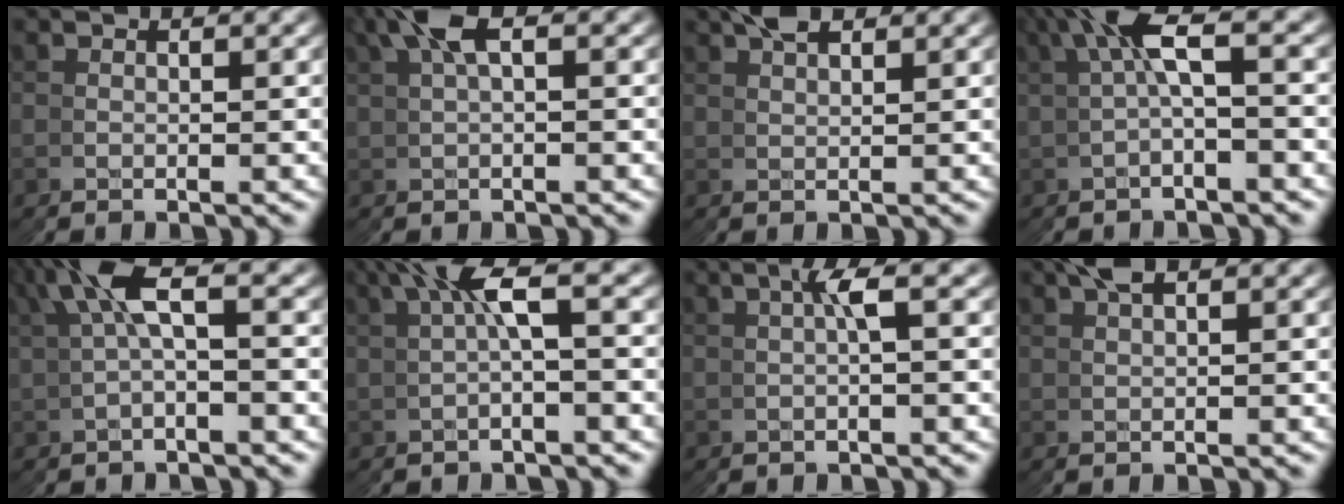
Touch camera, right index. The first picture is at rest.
{"total": 2.9, "force": [1.7, 0.5, 2.3], "torque": [-0.026, 0.022, 0.023]}
{"total": 2.8, "force": [1.7, 0.9, 1.9], "torque": [-0.013, 0.011, 0.028]}
{"total": 3.2, "force": [1.3, 0.4, 2.9], "torque": [-0.051, 0.016, 0.018]}
{"total": 3.8, "force": [1.9, 1.3, 3.0], "torque": [-0.057, 0.013, 0.028]}
{"total": 3.2, "force": [1.5, -0.4, 2.8], "torque": [-0.045, 0.024, 0.021]}
{"total": 1.9, "force": [0.8, -1.4, 1.1], "torque": [-0.025, 0.018, 0.013]}
{"total": 2.1, "force": [1.1, 0.4, 1.7], "torque": [-0.018, 0.015, 0.018]}